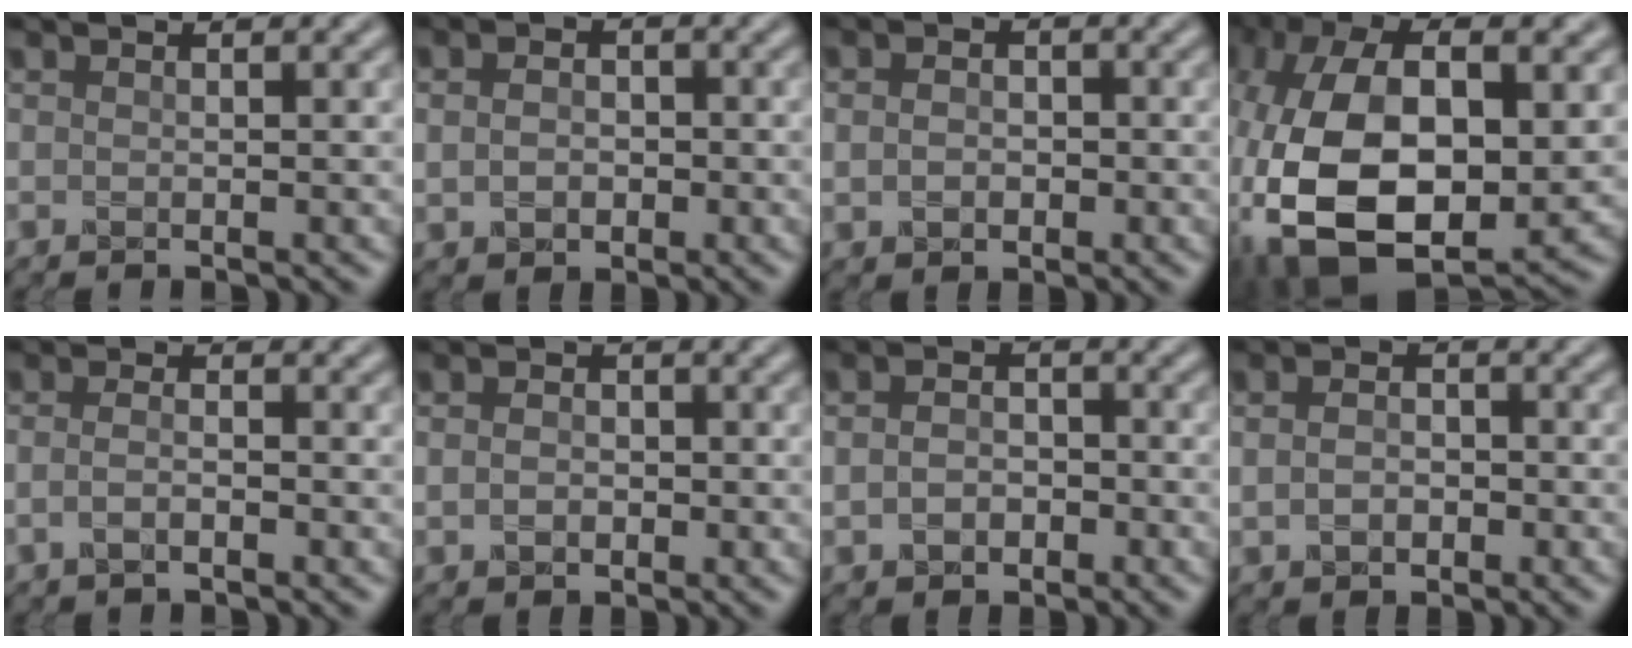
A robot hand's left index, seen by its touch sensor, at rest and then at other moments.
{"total": 2.6, "force": [0.0, 2.0, 1.6], "torque": [-0.031, 0.002, -0.003]}
{"total": 2.1, "force": [-0.1, 1.7, 1.3], "torque": [-0.023, 0.003, -0.005]}
{"total": 18.4, "force": [-1.6, 10.7, 14.8], "torque": [-0.318, -0.011, -0.021]}
{"total": 1.6, "force": [-0.6, 0.7, 1.3], "torque": [-0.028, 0.003, -0.015]}
{"total": 2.0, "force": [-0.1, 1.6, 1.1], "torque": [-0.018, 0.003, -0.007]}
{"total": 2.6, "force": [-0.6, 2.0, 1.5], "torque": [-0.032, 0.001, -0.016]}
{"total": 2.5, "force": [-0.3, 1.9, 1.7], "torque": [-0.036, 0.002, -0.009]}